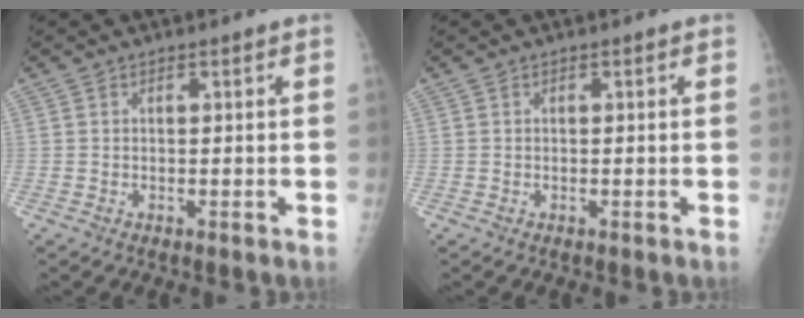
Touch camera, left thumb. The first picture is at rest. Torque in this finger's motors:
{"motor_torque": [-0.05, 0.08, -0.07, 0.00, 0.00]}